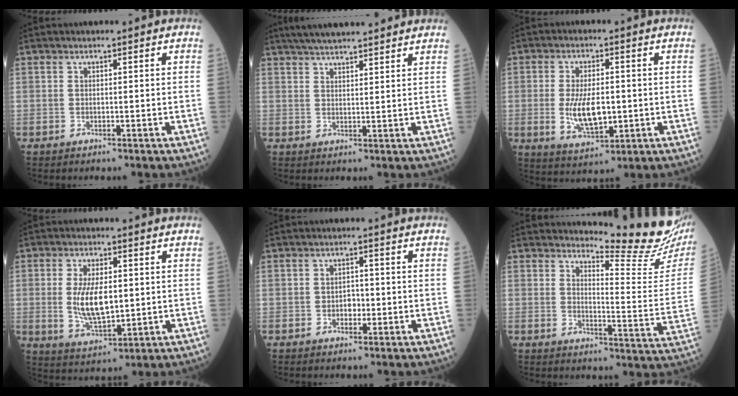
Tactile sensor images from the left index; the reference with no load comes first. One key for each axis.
{"total": 11.2, "fx": 9.7, "fy": 1.5, "fz": 5.3, "tx": -0.082, "ty": 0.033, "tz": 0.136}
{"total": 8.1, "fx": -0.9, "fy": 3.4, "fz": 7.3, "tx": -0.146, "ty": -0.010, "tz": -0.010}
{"total": 8.3, "fx": 0.4, "fy": 3.4, "fz": 7.6, "tx": -0.158, "ty": -0.006, "tz": 0.014}
{"total": 2.0, "fx": -0.7, "fy": 1.4, "fz": 1.4, "tx": -0.016, "ty": 0.006, "tz": -0.010}
{"total": 14.3, "fx": 13.6, "fy": 0.0, "fz": 4.6, "tx": -0.061, "ty": -0.109, "tz": 0.151}